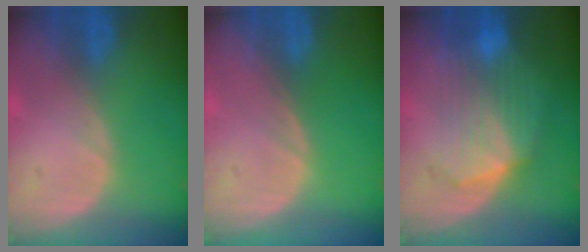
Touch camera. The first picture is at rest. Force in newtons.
{"total": 0.0}
{"total": 7.3, "press": 7.2, "slide": 0.6}